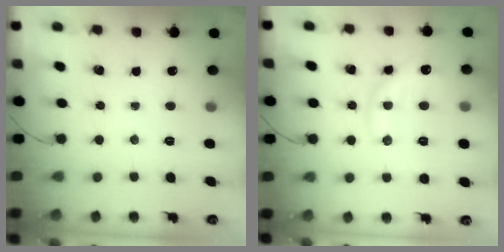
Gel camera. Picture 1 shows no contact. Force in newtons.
{"total": 11.0, "press": 11.0, "slide": 0.6}